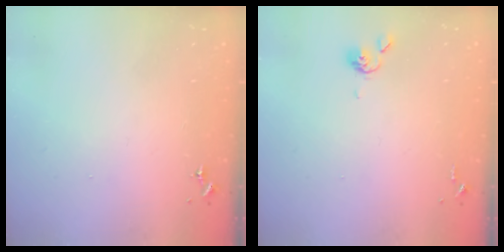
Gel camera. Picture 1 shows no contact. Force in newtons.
{"total": 4.6, "press": 4.5, "slide": 0.5}